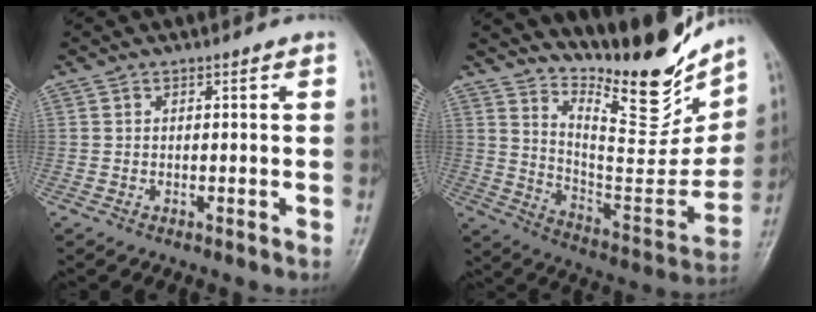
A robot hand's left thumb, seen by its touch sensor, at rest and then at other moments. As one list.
[{"total": 21.9, "force": [17.5, 6.2, 11.6], "torque": [-0.132, -0.131, 0.278]}]